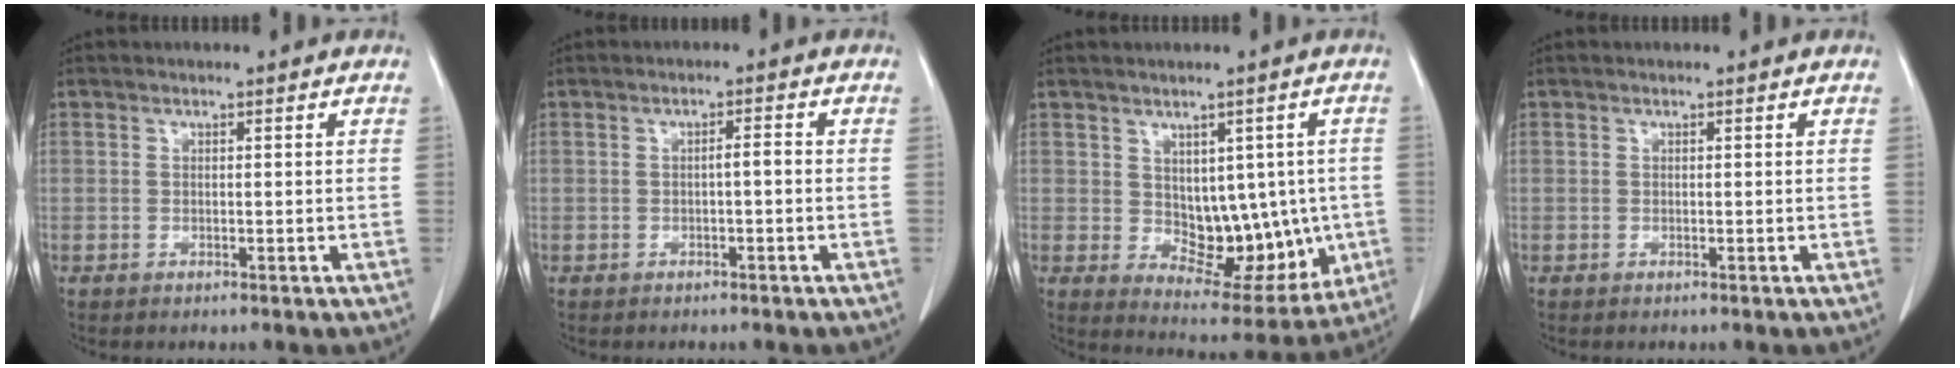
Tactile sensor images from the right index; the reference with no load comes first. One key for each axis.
{"total": 1.5, "fx": -0.3, "fy": 0.2, "fz": 1.5, "tx": -0.023, "ty": 0.004, "tz": -0.005}
{"total": 11.4, "fx": -0.3, "fy": 6.7, "fz": 9.1, "tx": -0.104, "ty": 0.009, "tz": 0.026}
{"total": 0.0}